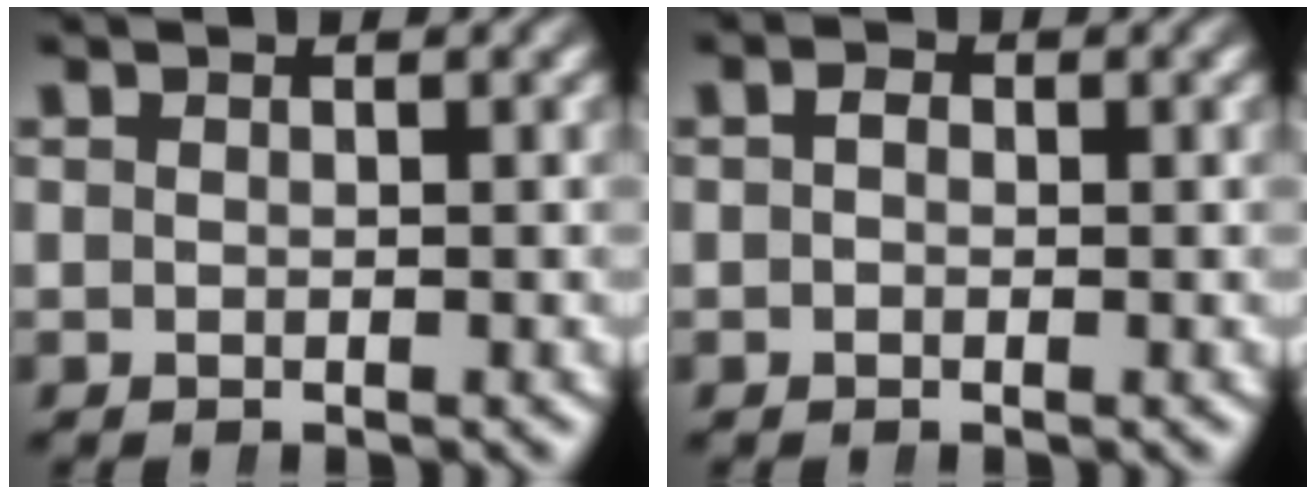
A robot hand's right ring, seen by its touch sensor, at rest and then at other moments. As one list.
[{"total": 1.1, "force": [-0.2, 0.9, 0.7], "torque": [-0.013, 0.001, -0.004]}]